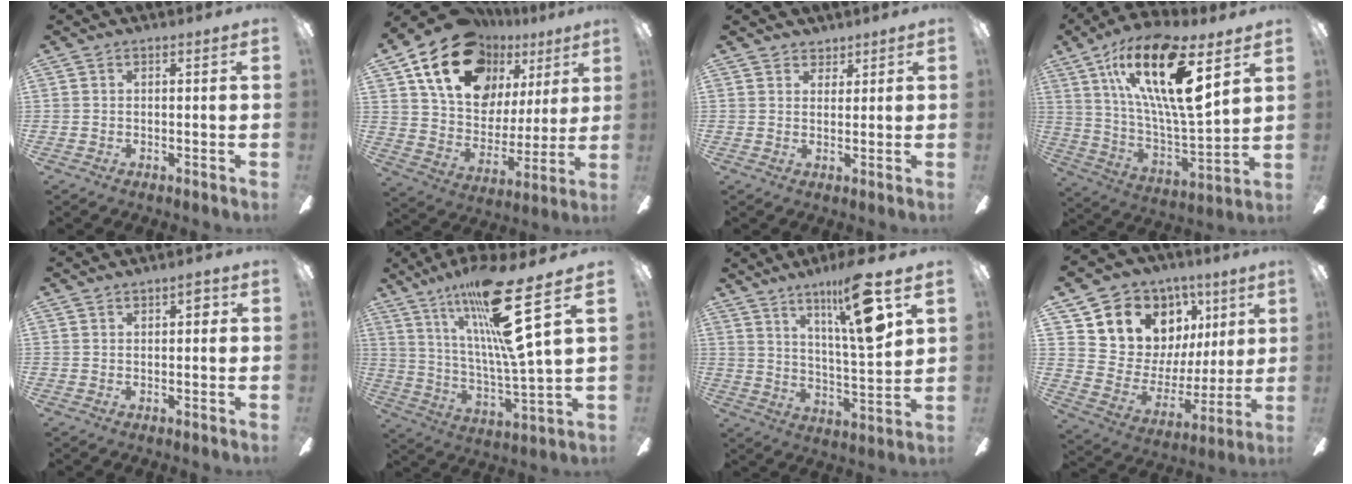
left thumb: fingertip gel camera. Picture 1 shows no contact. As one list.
[{"total": 20.4, "force": [12.5, 12.9, 9.7], "torque": [-0.175, -0.062, 0.230]}, {"total": 2.5, "force": [2.1, 1.4, 0.0], "torque": [0.012, -0.010, 0.037]}, {"total": 23.3, "force": [12.0, 6.1, 18.9], "torque": [-0.347, -0.060, 0.191]}, {"total": 2.4, "force": [0.9, 1.1, 2.0], "torque": [-0.016, -0.003, 0.009]}, {"total": 23.6, "force": [13.7, 3.4, 18.9], "torque": [-0.342, -0.073, 0.206]}, {"total": 17.7, "force": [10.0, 3.2, 14.3], "torque": [-0.234, -0.039, 0.148]}, {"total": 12.0, "force": [7.4, 8.9, 3.3], "torque": [-0.079, -0.056, 0.145]}]